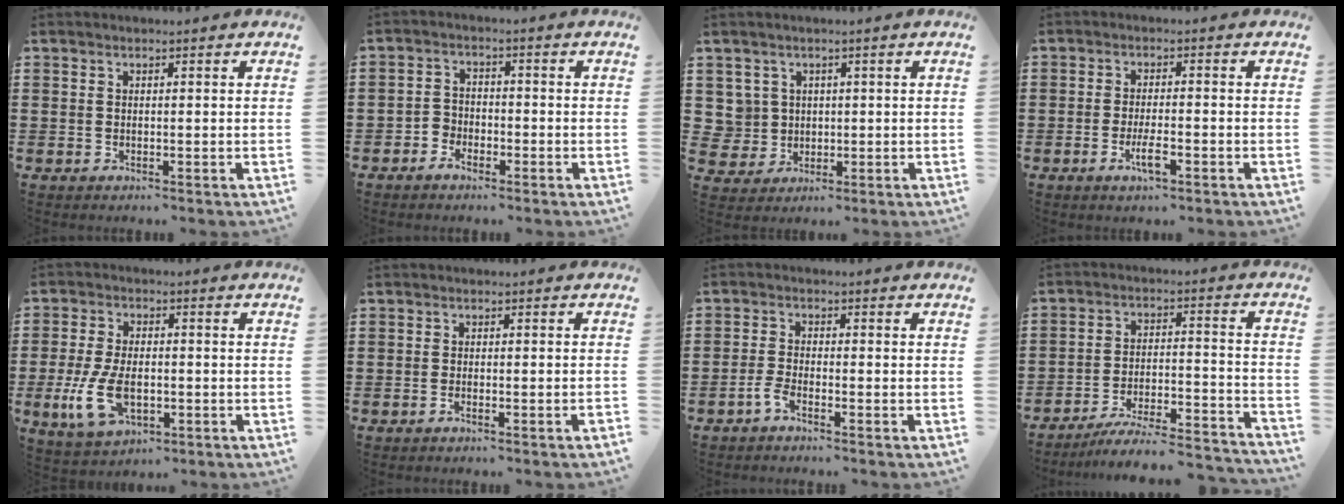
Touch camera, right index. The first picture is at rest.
{"total": 2.6, "force": [-2.0, 1.5, 0.5], "torque": [-0.014, 0.008, -0.043]}
{"total": 3.6, "force": [1.1, 3.4, 0.2], "torque": [-0.026, 0.010, 0.021]}
{"total": 3.9, "force": [-1.9, 1.0, 3.3], "torque": [-0.068, -0.003, -0.037]}
{"total": 8.8, "force": [-2.2, 4.8, 7.0], "torque": [-0.164, -0.006, -0.044]}
{"total": 1.4, "force": [-1.0, -0.1, 0.9], "torque": [-0.016, -0.004, -0.018]}
{"total": 2.4, "force": [-1.8, 0.4, 1.5], "torque": [-0.042, -0.002, -0.039]}
{"total": 5.5, "force": [-4.9, 0.5, 2.5], "torque": [-0.044, -0.008, -0.097]}